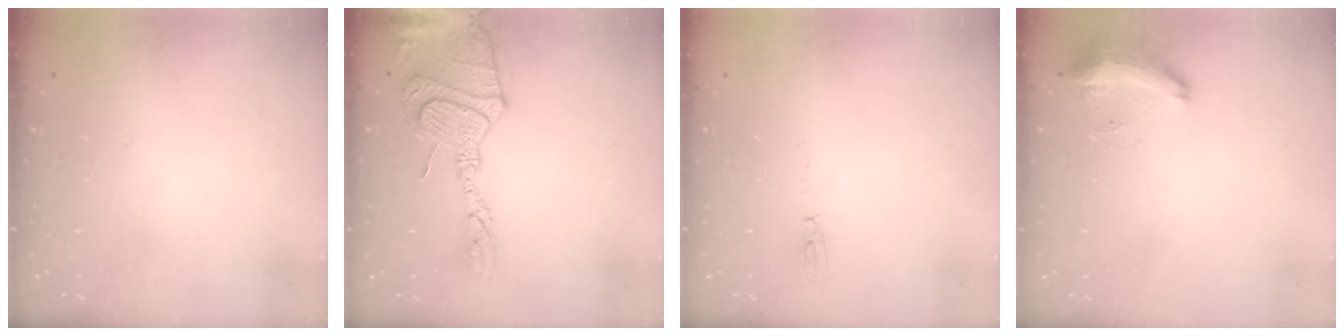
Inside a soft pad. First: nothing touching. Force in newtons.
{"total": 17.9, "press": 17.8, "slide": 1.4}
{"total": 3.8, "press": 3.8, "slide": 0.8}
{"total": 8.9, "press": 8.9, "slide": 1.3}